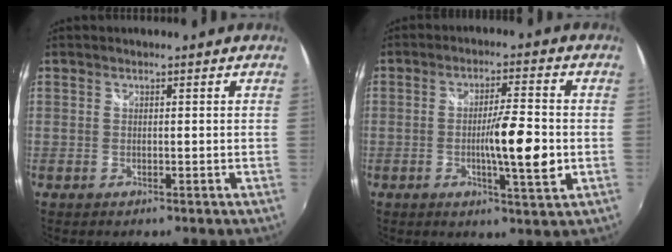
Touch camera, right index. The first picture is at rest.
{"total": 8.8, "force": [-1.6, 0.9, 8.6], "torque": [-0.139, -0.008, -0.025]}